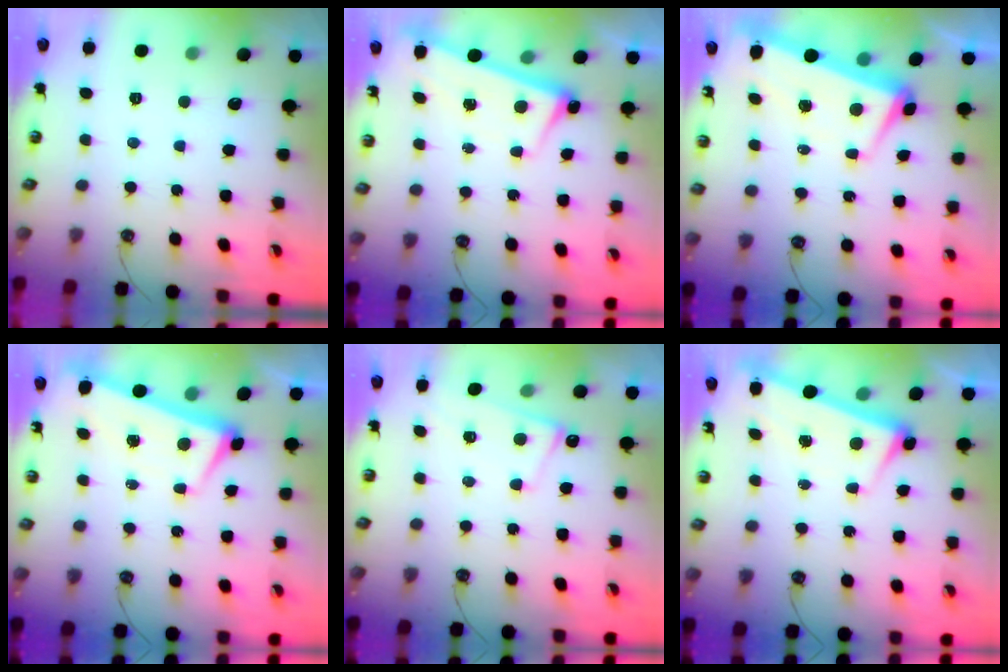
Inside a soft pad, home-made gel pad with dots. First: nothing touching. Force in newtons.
{"total": 2.8, "press": 2.6, "slide": 1.1}
{"total": 2.1, "press": 0.4, "slide": 2.1}
{"total": 2.0, "press": 1.9, "slide": 0.7}
{"total": 2.1, "press": 2.1, "slide": 0.5}
{"total": 2.5, "press": 2.4, "slide": 0.8}